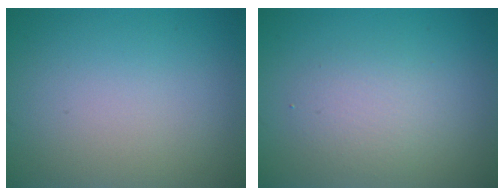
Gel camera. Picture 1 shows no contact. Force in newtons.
{"total": 2.5, "press": 2.5, "slide": 0.1}